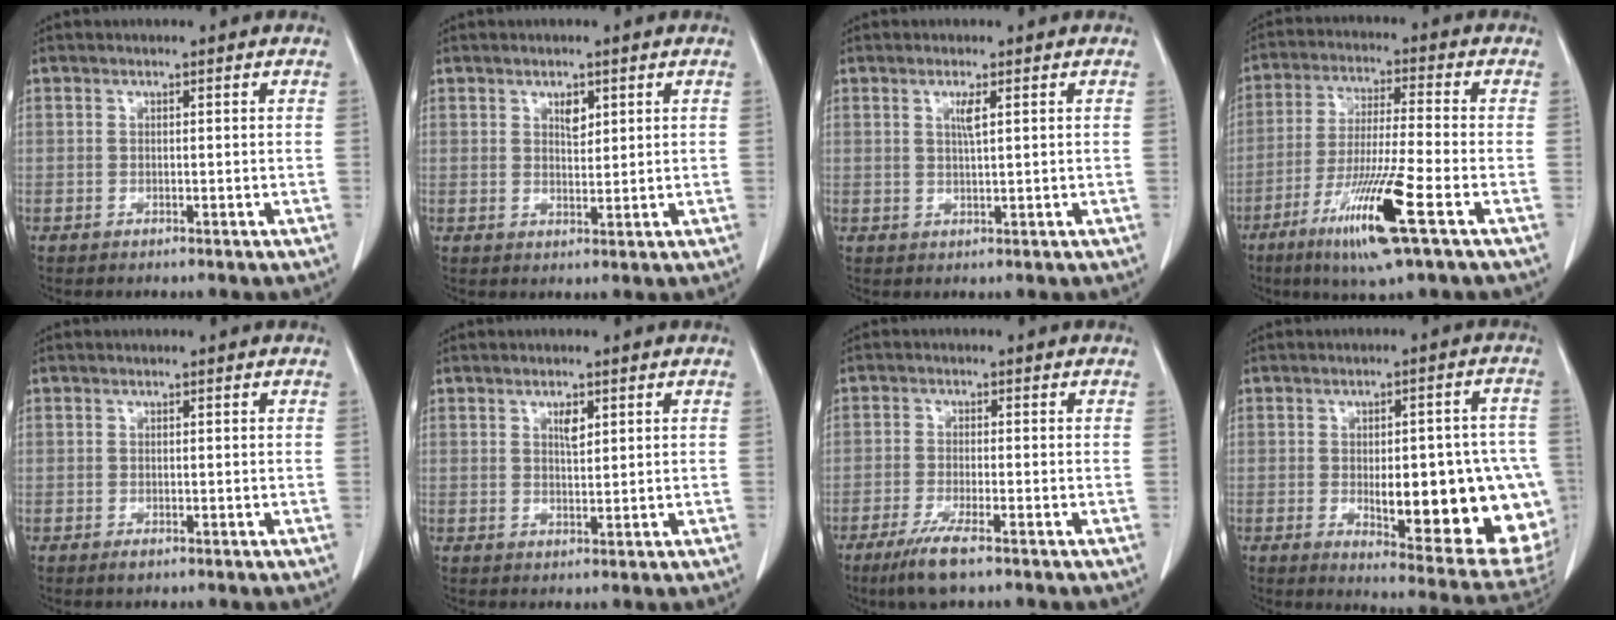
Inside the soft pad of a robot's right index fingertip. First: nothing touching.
{"total": 2.3, "force": [1.2, 1.1, 1.6], "torque": [-0.026, -0.004, 0.022]}
{"total": 2.0, "force": [0.8, 0.0, 1.9], "torque": [-0.040, -0.002, 0.015]}
{"total": 13.1, "force": [-6.2, -0.3, 11.6], "torque": [-0.227, -0.031, -0.115]}
{"total": 0.8, "force": [-0.5, 0.4, 0.5], "torque": [-0.006, 0.000, -0.005]}
{"total": 2.2, "force": [1.1, 0.8, 1.7], "torque": [-0.031, -0.003, 0.020]}
{"total": 5.5, "force": [-3.6, 0.4, 4.2], "torque": [-0.084, -0.014, -0.063]}
{"total": 21.2, "force": [-3.8, 6.2, 19.9], "torque": [-0.176, 0.011, -0.020]}